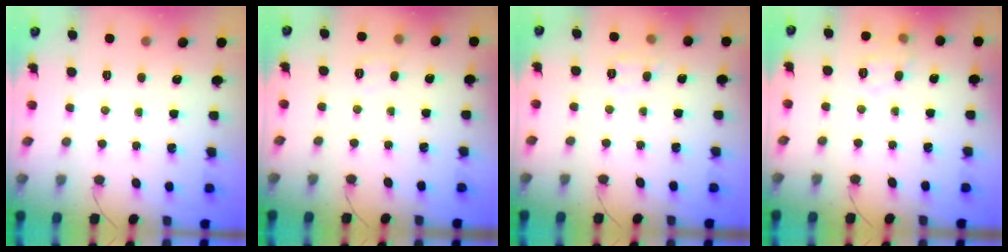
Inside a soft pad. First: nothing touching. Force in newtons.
{"total": 5.9, "press": 5.7, "slide": 1.3}
{"total": 6.7, "press": 6.5, "slide": 1.4}
{"total": 6.0, "press": 5.9, "slide": 1.0}